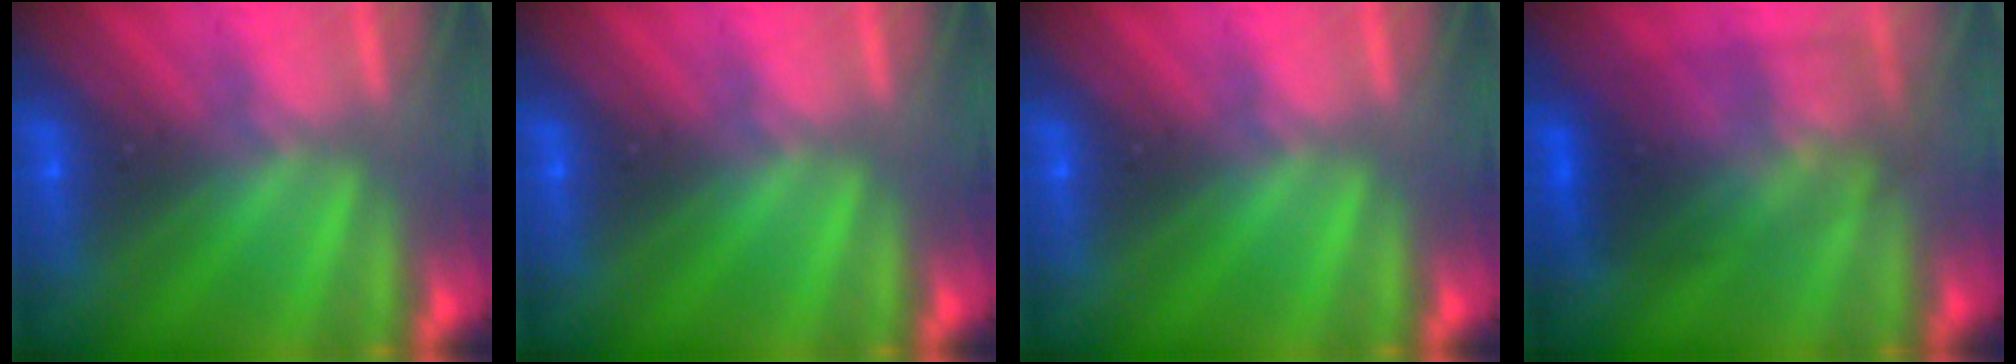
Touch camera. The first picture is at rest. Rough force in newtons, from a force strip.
{"total": 0.0}
{"total": 0.0}
{"total": 2.9}